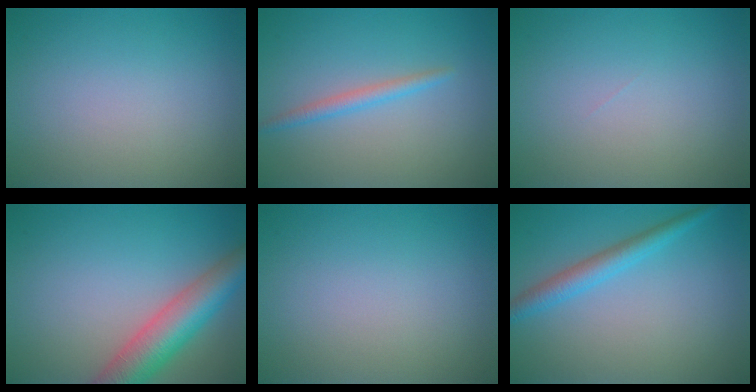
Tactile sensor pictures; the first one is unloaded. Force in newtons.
{"total": 1.6, "press": 1.6, "slide": 0.0}
{"total": 0.0}
{"total": 6.5, "press": 6.5, "slide": 0.5}
{"total": 0.0}
{"total": 2.8, "press": 2.8, "slide": 0.0}